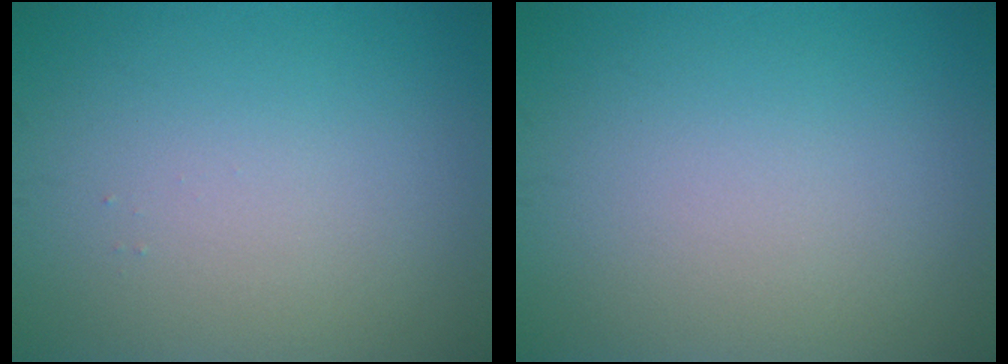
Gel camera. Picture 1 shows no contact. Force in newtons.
{"total": 0.0}